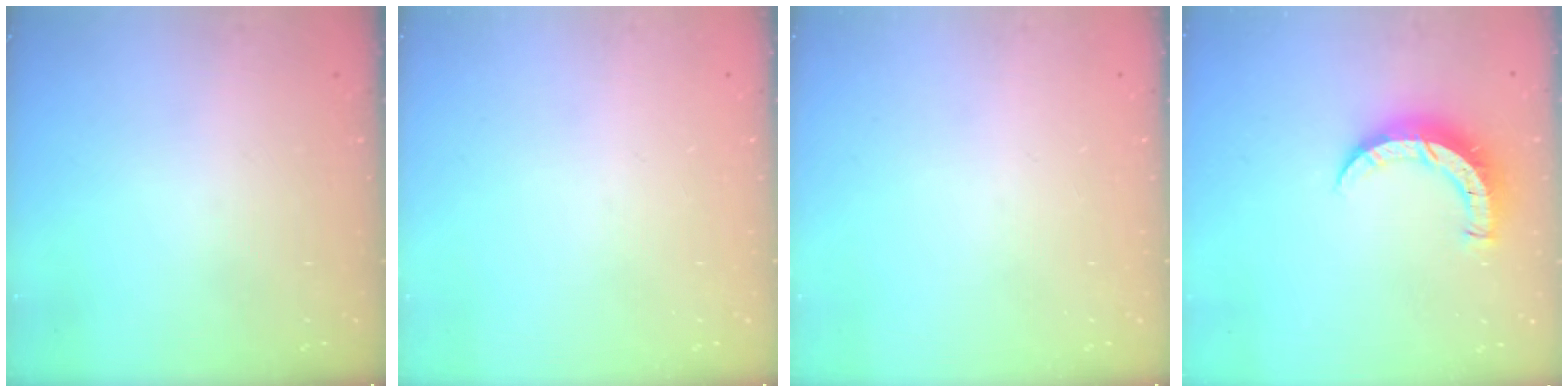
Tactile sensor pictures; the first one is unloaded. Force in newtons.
{"total": 0.0}
{"total": 0.0}
{"total": 8.7, "press": 8.6, "slide": 0.9}